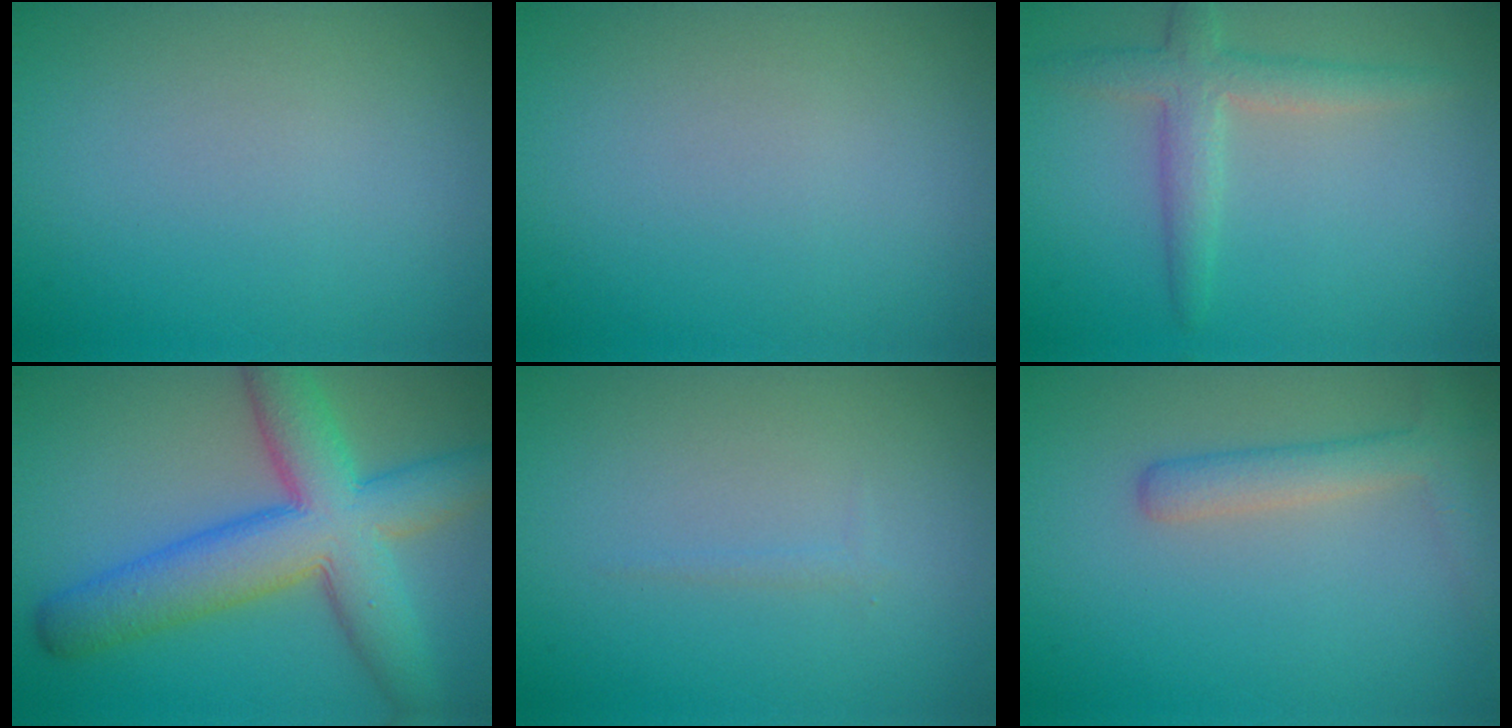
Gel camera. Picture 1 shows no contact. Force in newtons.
{"total": 0.0}
{"total": 3.1, "press": 3.1, "slide": 0.0}
{"total": 9.6, "press": 9.5, "slide": 0.3}
{"total": 0.6, "press": 0.5, "slide": 0.1}
{"total": 2.8, "press": 2.8, "slide": 0.1}